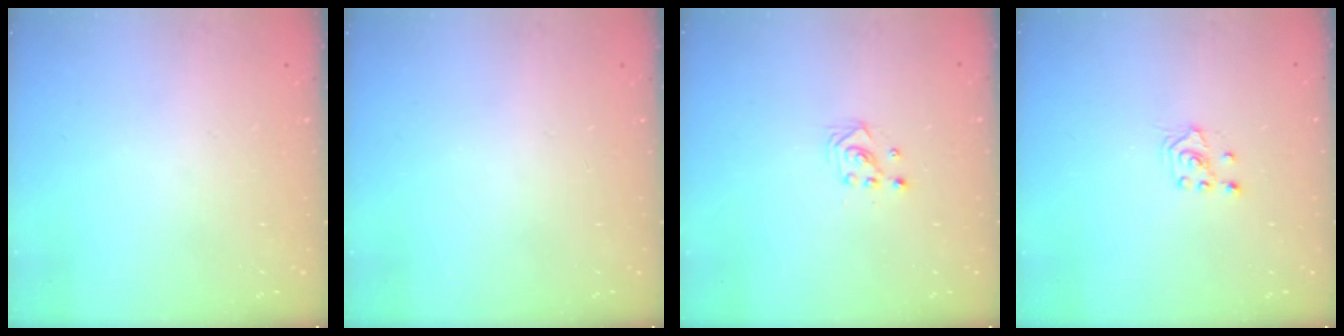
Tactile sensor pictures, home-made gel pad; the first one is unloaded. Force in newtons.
{"total": 0.0}
{"total": 2.2, "press": 2.2, "slide": 0.2}
{"total": 2.6, "press": 2.4, "slide": 0.8}